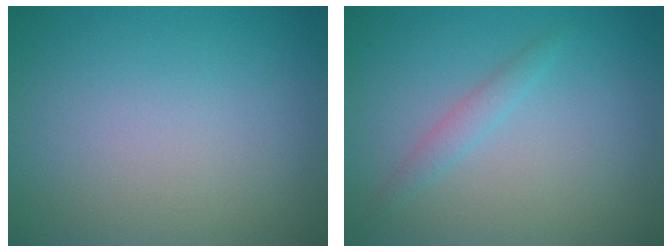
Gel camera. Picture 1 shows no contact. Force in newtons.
{"total": 1.1, "press": 1.1, "slide": 0.1}